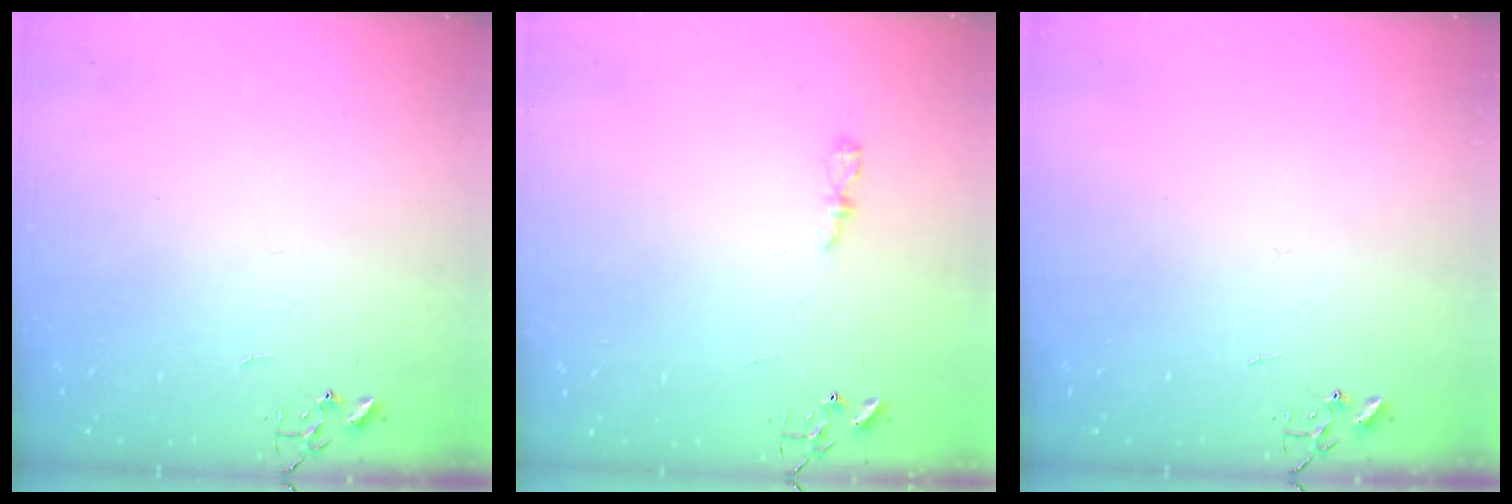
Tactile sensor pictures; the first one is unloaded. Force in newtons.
{"total": 4.4, "press": 4.4, "slide": 0.6}
{"total": 0.0}